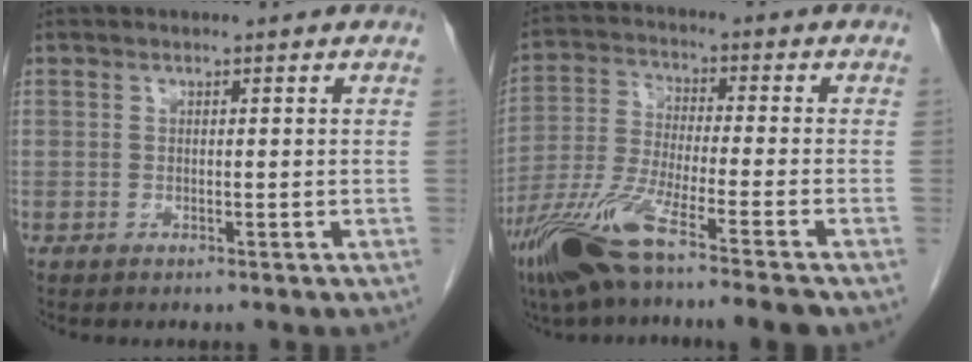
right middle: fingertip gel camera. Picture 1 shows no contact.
{"total": 14.1, "force": [-9.9, -0.3, 10.0], "torque": [-0.209, -0.042, -0.182]}